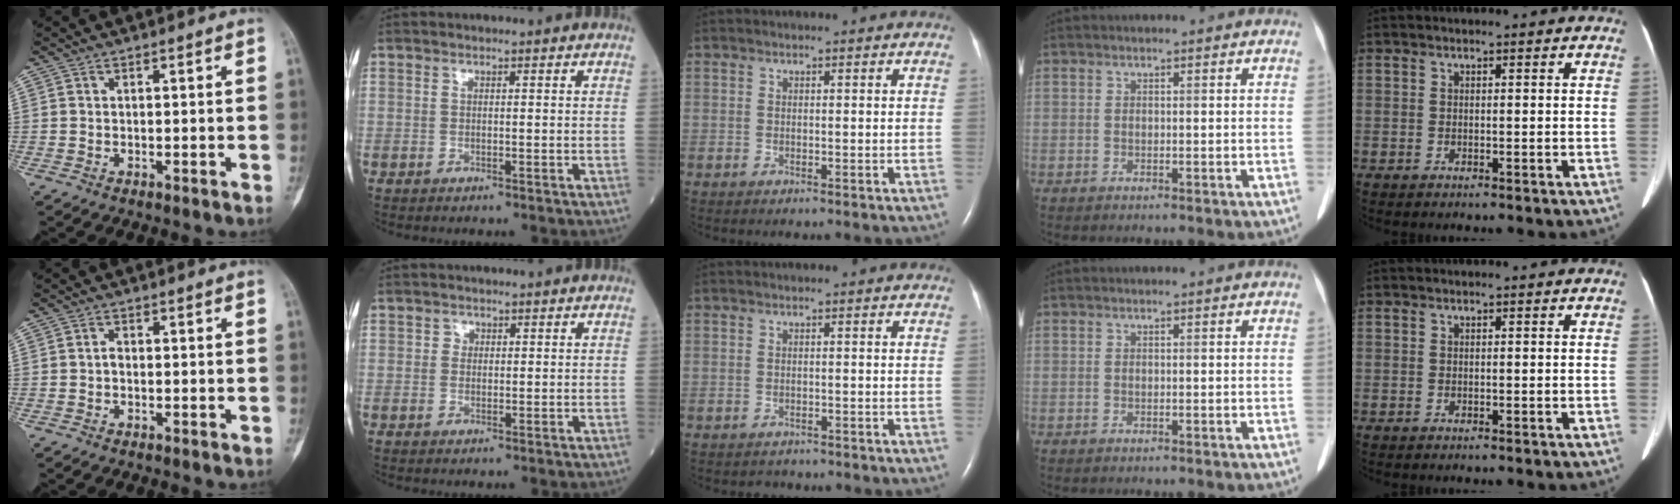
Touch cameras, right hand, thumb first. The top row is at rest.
{"thumb": {"total": 1.1, "force": [-0.2, 0.8, 0.7], "torque": [-0.008, 0.003, -0.006]}, "index": {"total": 1.0, "force": [0.3, 0.9, 0.3], "torque": [-0.002, -0.001, 0.004]}, "middle": {"total": 1.3, "force": [-1.1, 0.7, -0.2], "torque": [-0.003, 0.000, -0.016]}}